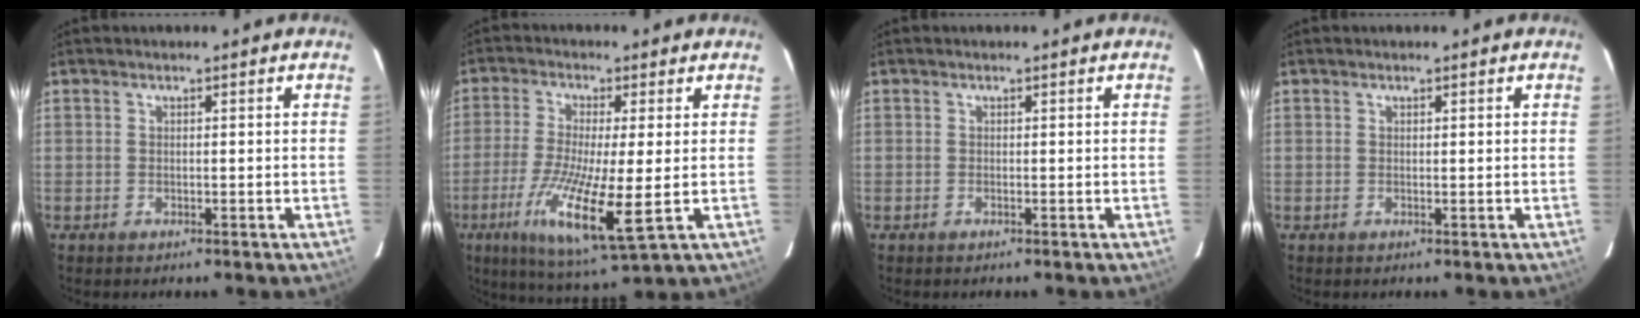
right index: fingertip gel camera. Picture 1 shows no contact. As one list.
[{"total": 12.4, "force": [-3.1, 1.0, 12.0], "torque": [-0.231, -0.037, -0.055]}, {"total": 0.0}, {"total": 0.0}]